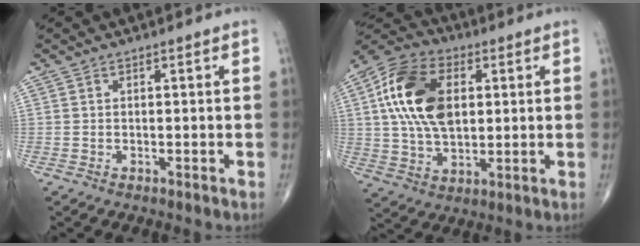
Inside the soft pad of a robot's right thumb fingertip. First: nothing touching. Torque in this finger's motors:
{"motor_torque": [1.43, 2.32, 1.72, 0.33, 0.19]}